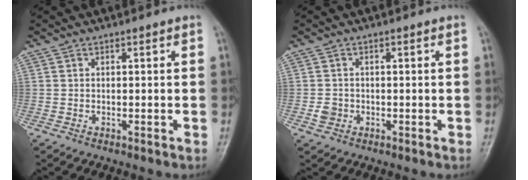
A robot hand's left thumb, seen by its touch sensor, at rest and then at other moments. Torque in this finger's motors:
{"motor_torque": [-0.24, 0.15, 0.01, 0.01, 0.00]}